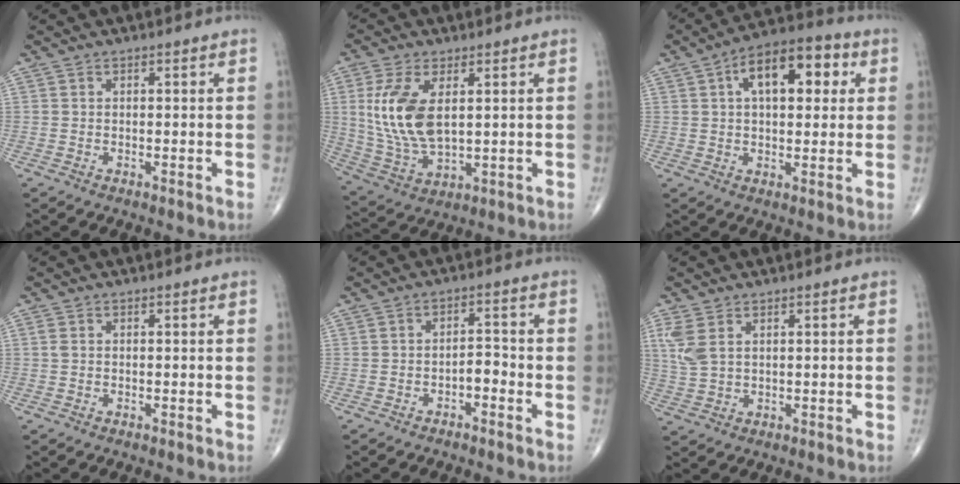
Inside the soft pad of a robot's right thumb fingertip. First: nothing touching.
{"total": 12.9, "force": [2.7, 6.6, 10.8], "torque": [-0.223, -0.013, 0.065]}
{"total": 13.7, "force": [4.0, 7.1, 11.0], "torque": [-0.141, 0.024, 0.055]}
{"total": 0.7, "force": [0.1, 0.4, 0.5], "torque": [-0.014, 0.001, 0.000]}
{"total": 3.0, "force": [-1.8, 1.5, 1.9], "torque": [-0.018, 0.025, -0.029]}
{"total": 4.6, "force": [2.0, 2.4, 3.4], "torque": [-0.085, 0.005, 0.050]}